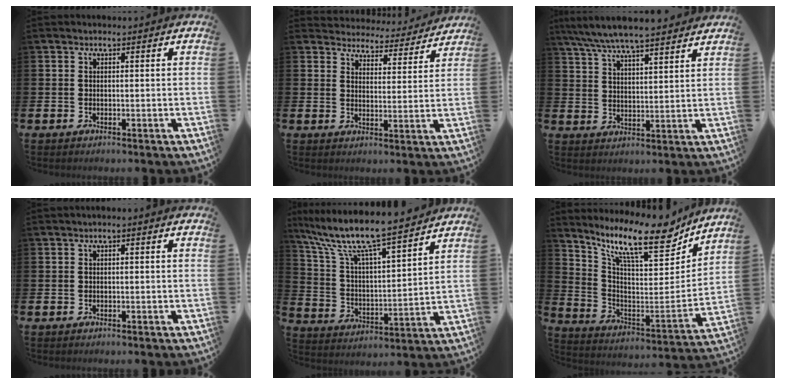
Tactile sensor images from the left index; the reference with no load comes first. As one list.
[{"total": 4.5, "force": [4.3, 1.0, -0.1], "torque": [-0.004, -0.044, 0.071]}, {"total": 7.1, "force": [6.7, 0.5, 2.3], "torque": [-0.073, -0.027, 0.122]}, {"total": 0.6, "force": [-0.5, 0.1, 0.3], "torque": [-0.013, 0.001, -0.007]}, {"total": 10.4, "force": [9.2, 1.2, 4.6], "torque": [-0.134, -0.055, 0.158]}, {"total": 13.6, "force": [10.3, 3.8, 8.0], "torque": [-0.169, -0.066, 0.172]}]